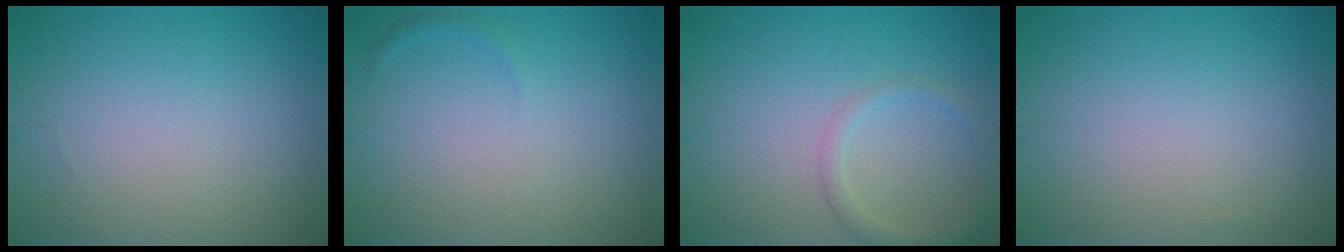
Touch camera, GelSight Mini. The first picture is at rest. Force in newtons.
{"total": 0.5, "press": 0.5, "slide": 0.1}
{"total": 2.1, "press": 2.1, "slide": 0.1}
{"total": 0.0}